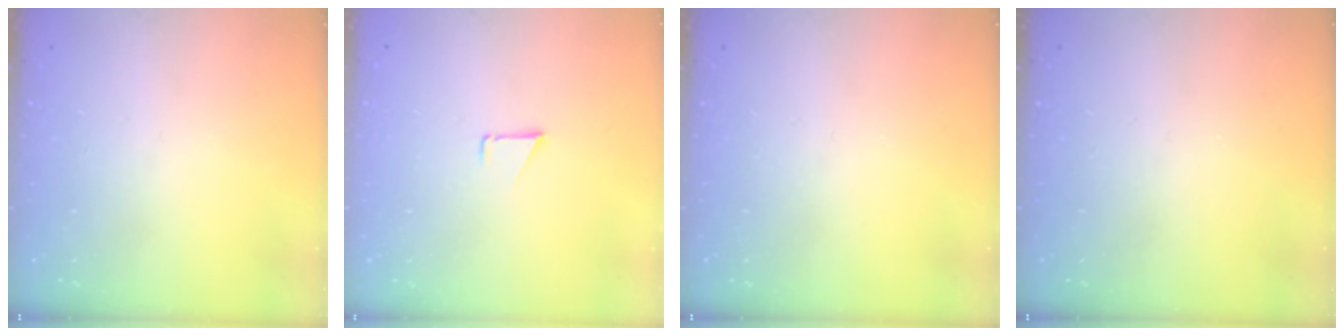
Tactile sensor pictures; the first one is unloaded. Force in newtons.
{"total": 0.9, "press": 0.9, "slide": 0.1}
{"total": 0.0}
{"total": 0.0}